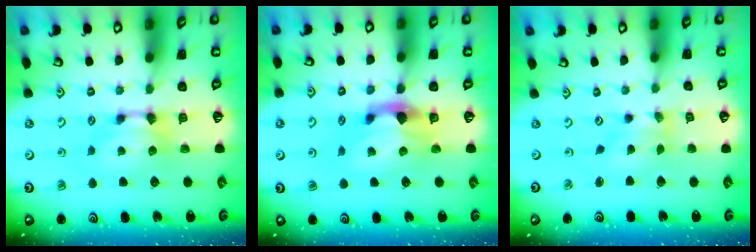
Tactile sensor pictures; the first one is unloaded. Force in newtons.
{"total": 3.1, "press": 2.6, "slide": 1.6}
{"total": 1.6, "press": 0.9, "slide": 1.4}